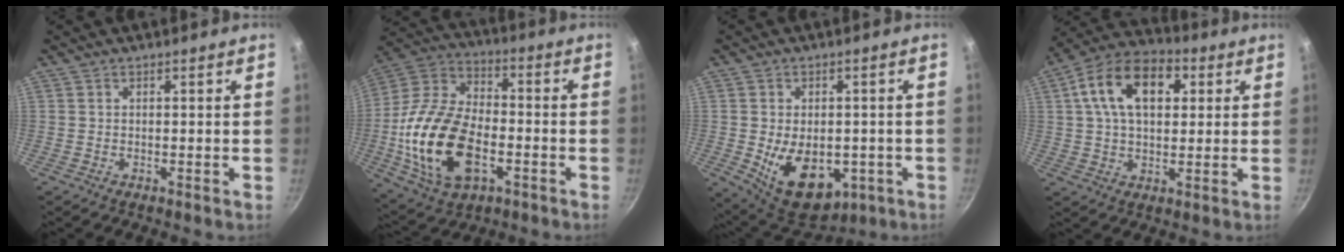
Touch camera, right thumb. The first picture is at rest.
{"total": 22.4, "force": [-5.3, 13.2, 17.4], "torque": [-0.334, 0.018, -0.090]}
{"total": 14.1, "force": [-3.6, 9.0, 10.3], "torque": [-0.146, -0.003, -0.031]}
{"total": 15.6, "force": [4.2, 9.7, 11.5], "torque": [-0.182, 0.015, 0.064]}